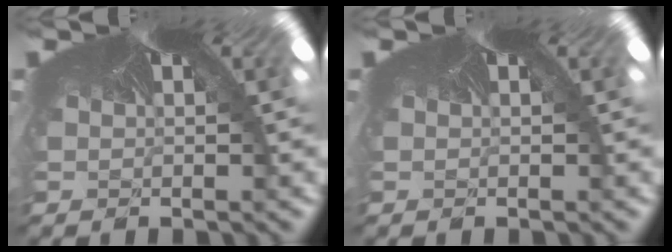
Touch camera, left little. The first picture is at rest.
{"total": 0.0}